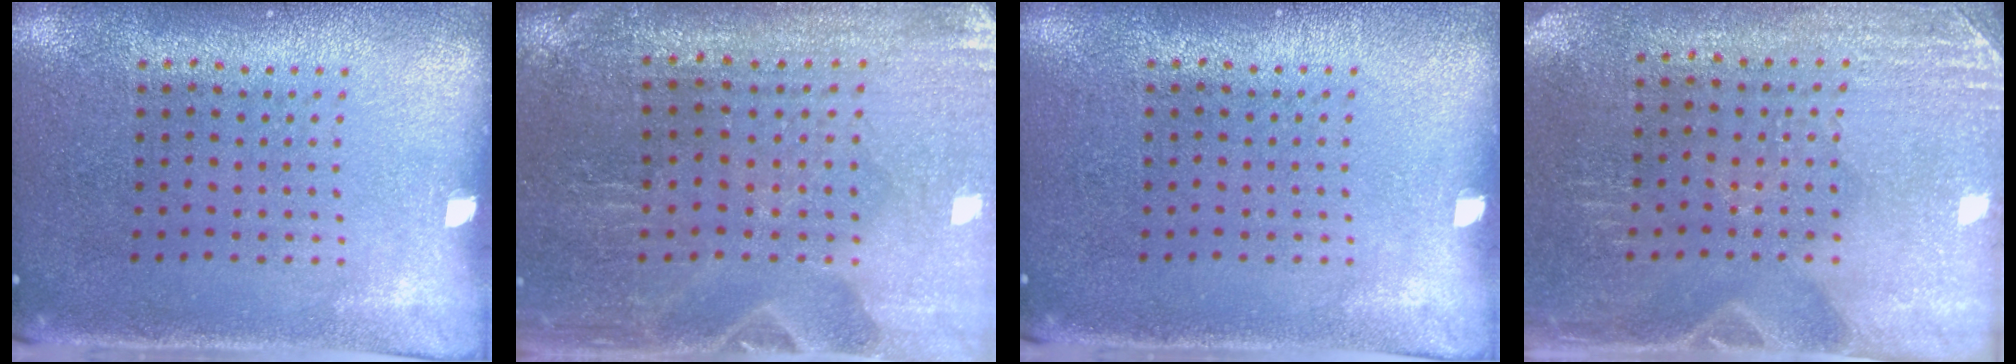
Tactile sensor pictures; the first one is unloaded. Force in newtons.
{"total": 0.8, "press": 0.8, "slide": 0.2}
{"total": 0.0}
{"total": 2.9, "press": 2.6, "slide": 1.1}